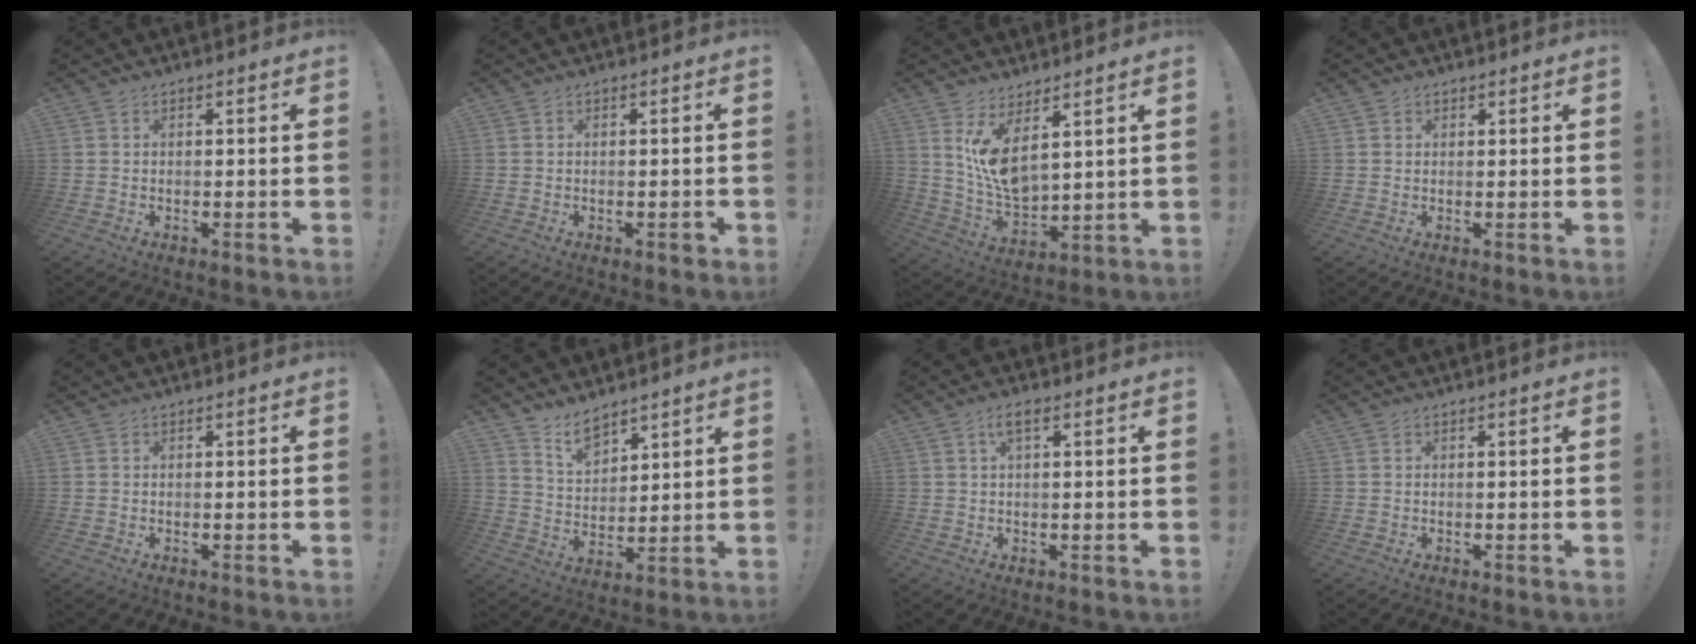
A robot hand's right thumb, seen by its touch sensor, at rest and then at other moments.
{"total": 1.1, "force": [-0.8, 0.1, 0.7], "torque": [-0.014, 0.003, -0.012]}
{"total": 11.5, "force": [6.6, 4.5, 8.2], "torque": [-0.150, -0.056, 0.123]}
{"total": 1.1, "force": [0.7, 0.8, 0.0], "torque": [0.004, -0.003, 0.013]}
{"total": 0.0}
{"total": 8.1, "force": [6.8, 3.9, 2.2], "torque": [-0.045, -0.046, 0.130]}
{"total": 3.1, "force": [1.2, 0.9, 2.8], "torque": [-0.052, 0.002, 0.018]}
{"total": 0.0}